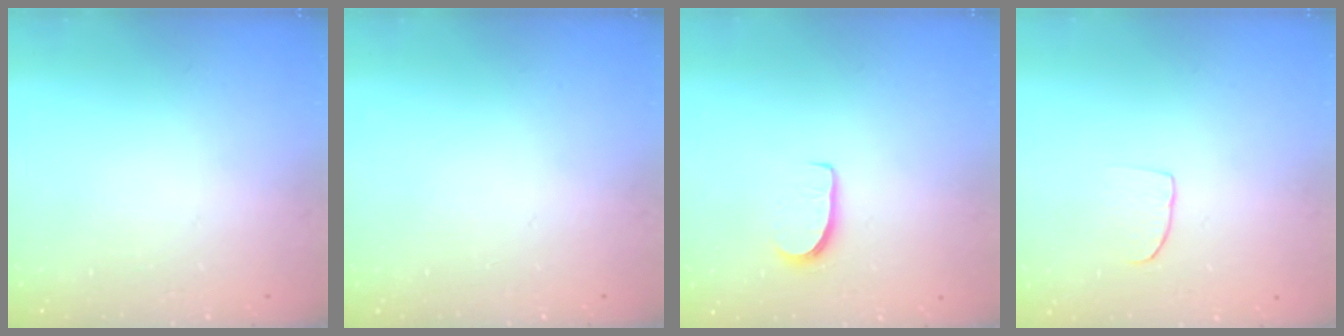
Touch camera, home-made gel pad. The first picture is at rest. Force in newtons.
{"total": 0.0}
{"total": 5.8, "press": 5.7, "slide": 0.5}
{"total": 5.5, "press": 5.4, "slide": 0.5}